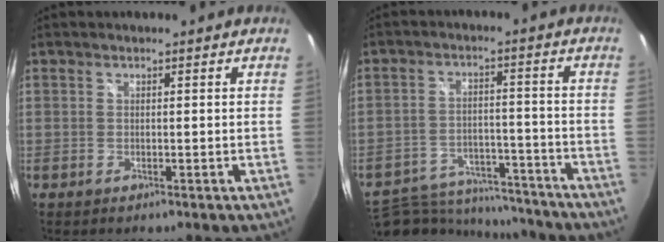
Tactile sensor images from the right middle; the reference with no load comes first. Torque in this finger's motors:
{"motor_torque": [-0.72, -0.81, -0.14, -0.06]}